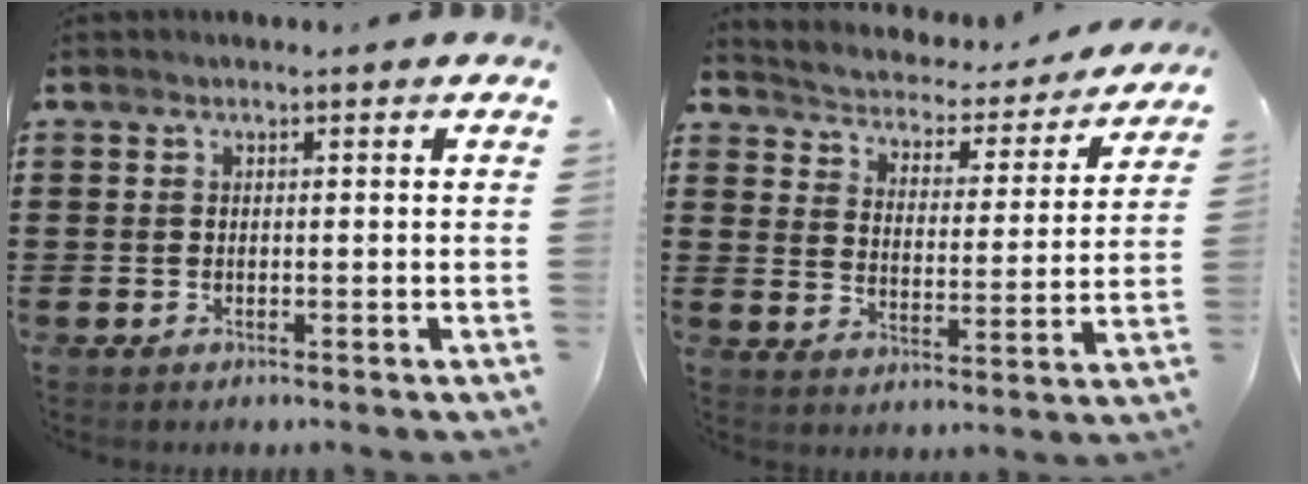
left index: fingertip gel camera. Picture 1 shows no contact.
{"total": 2.5, "force": [2.5, 0.5, -0.1], "torque": [-0.021, -0.029, 0.031]}